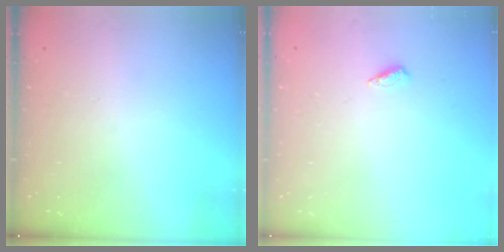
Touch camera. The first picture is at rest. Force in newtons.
{"total": 2.6, "press": 2.2, "slide": 1.3}